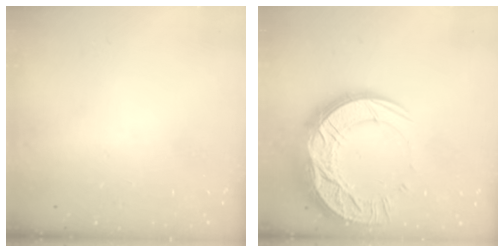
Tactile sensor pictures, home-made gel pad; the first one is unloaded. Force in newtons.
{"total": 22.3, "press": 22.2, "slide": 1.9}